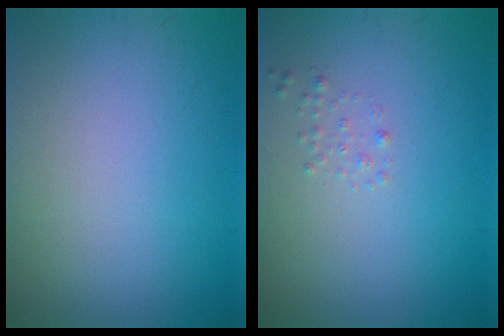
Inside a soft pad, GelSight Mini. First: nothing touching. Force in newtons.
{"total": 0.6, "press": 0.6, "slide": 0.1}